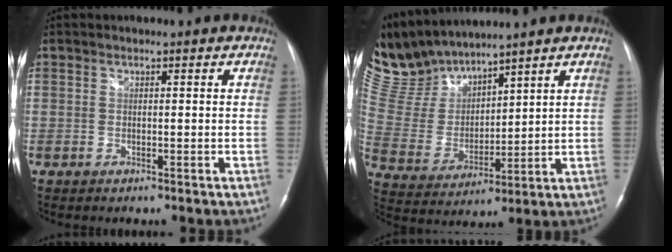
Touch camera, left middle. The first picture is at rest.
{"total": 11.5, "force": [11.2, 1.5, 2.0], "torque": [-0.070, 0.009, 0.248]}